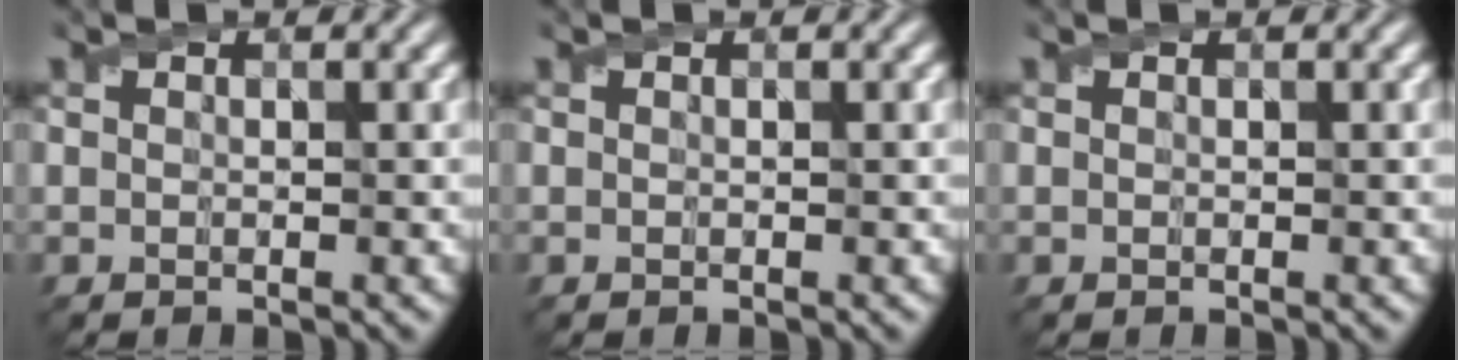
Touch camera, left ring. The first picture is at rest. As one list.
[{"total": 0.0}, {"total": 0.0}]